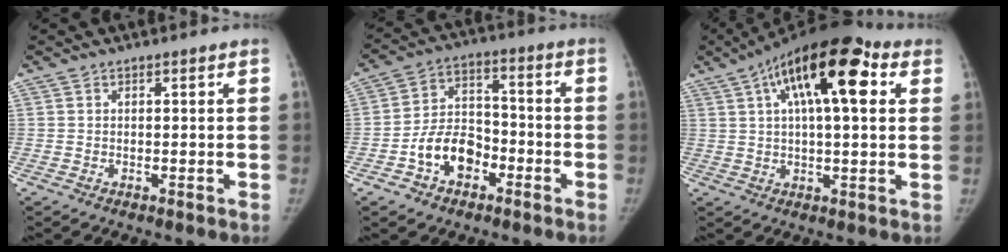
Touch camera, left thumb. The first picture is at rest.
{"total": 10.6, "force": [-4.7, 7.4, 5.9], "torque": [-0.078, 0.042, -0.085]}
{"total": 20.4, "force": [7.4, 8.1, 17.2], "torque": [-0.267, 0.020, 0.111]}